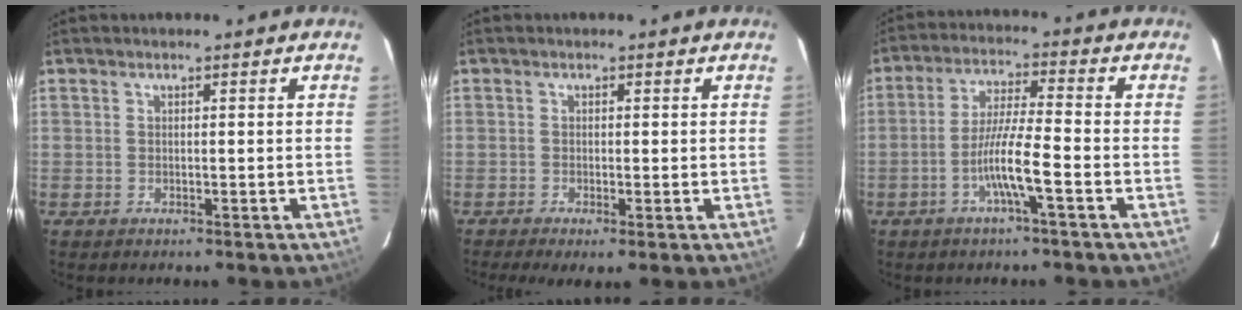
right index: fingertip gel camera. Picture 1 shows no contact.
{"total": 3.2, "force": [-1.4, 0.9, 2.7], "torque": [-0.049, -0.011, -0.024]}
{"total": 7.6, "force": [-2.9, -0.3, 7.1], "torque": [-0.136, 0.002, -0.057]}